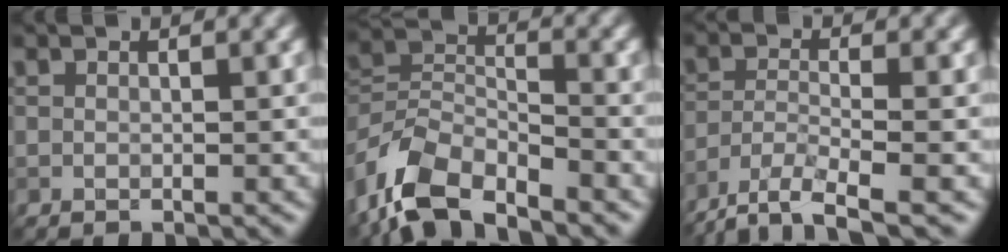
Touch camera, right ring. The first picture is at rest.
{"total": 7.7, "force": [-5.5, 3.6, 4.0], "torque": [-0.079, -0.005, -0.117]}
{"total": 5.3, "force": [-4.1, 1.2, 3.1], "torque": [-0.063, -0.013, -0.084]}